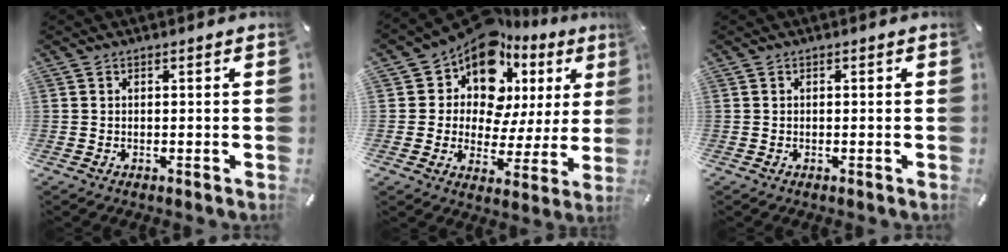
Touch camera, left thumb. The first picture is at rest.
{"total": 15.1, "force": [9.6, 9.4, 6.9], "torque": [-0.136, -0.070, 0.174]}
{"total": 0.0}